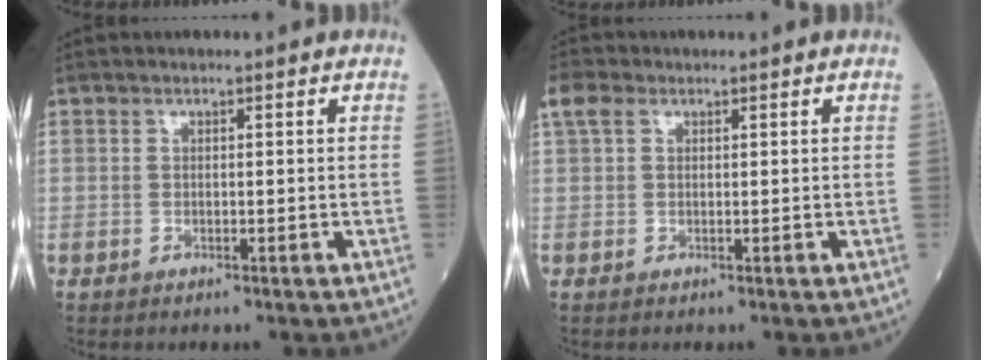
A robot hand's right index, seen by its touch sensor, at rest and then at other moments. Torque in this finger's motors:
{"motor_torque": [0.48, 0.39, 0.25, 0.04]}